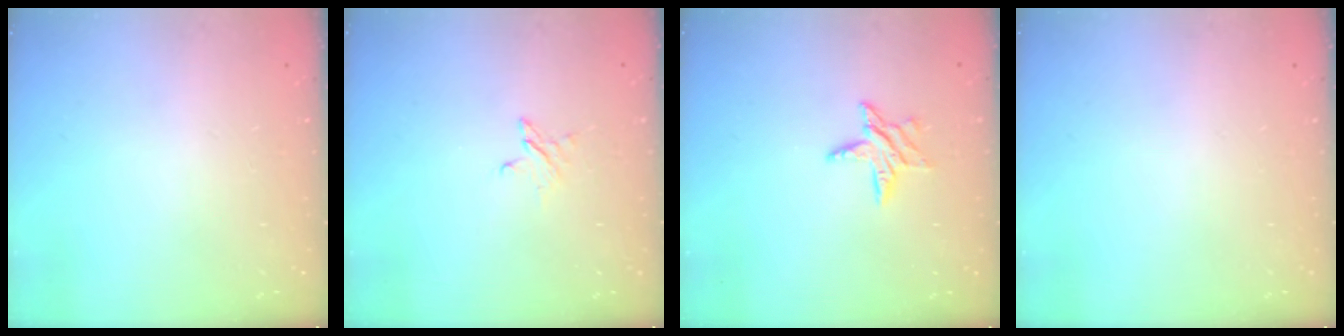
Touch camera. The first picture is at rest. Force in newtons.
{"total": 2.7, "press": 2.7, "slide": 0.3}
{"total": 6.8, "press": 6.8, "slide": 0.2}
{"total": 0.0}